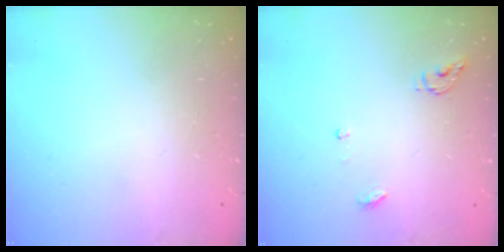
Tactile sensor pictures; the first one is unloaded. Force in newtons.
{"total": 4.3, "press": 4.3, "slide": 0.4}